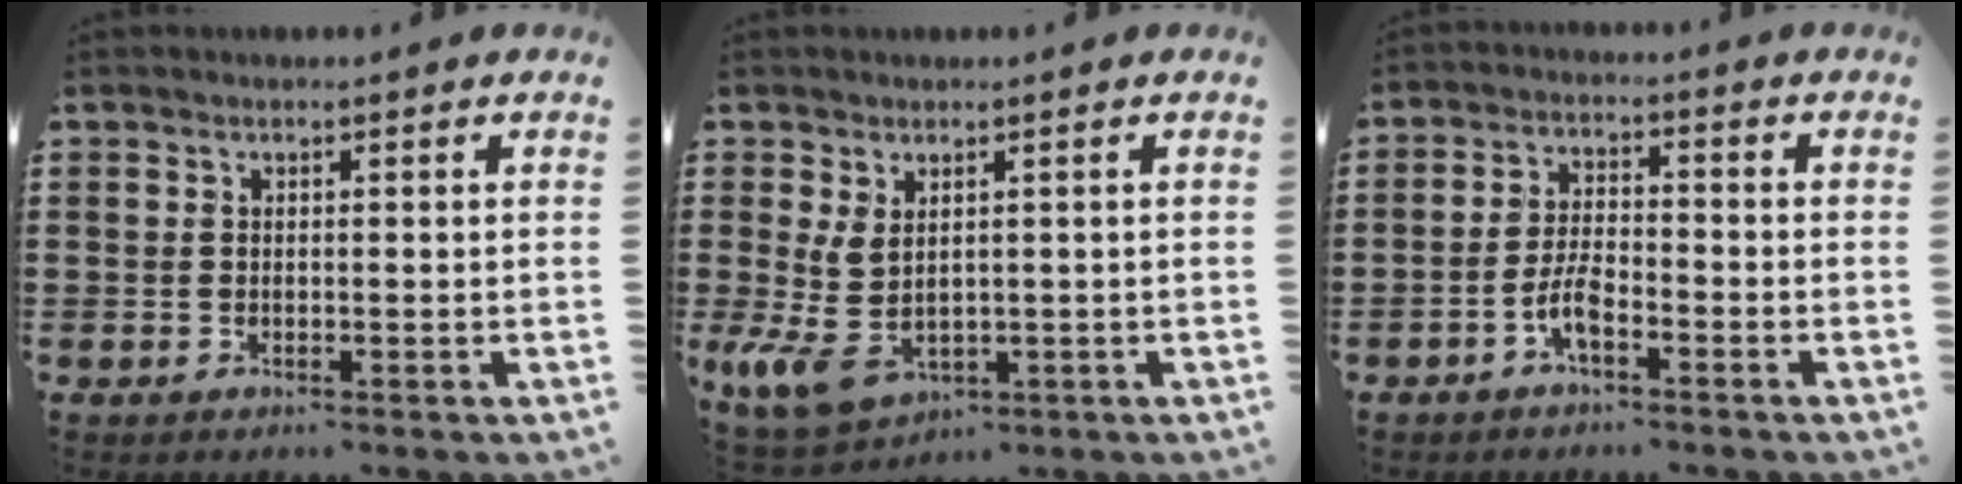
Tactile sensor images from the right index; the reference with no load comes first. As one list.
[{"total": 5.8, "force": [0.5, 3.4, 4.7], "torque": [-0.125, -0.012, 0.008]}, {"total": 4.6, "force": [-2.6, 1.7, 3.4], "torque": [-0.085, 0.001, -0.056]}]